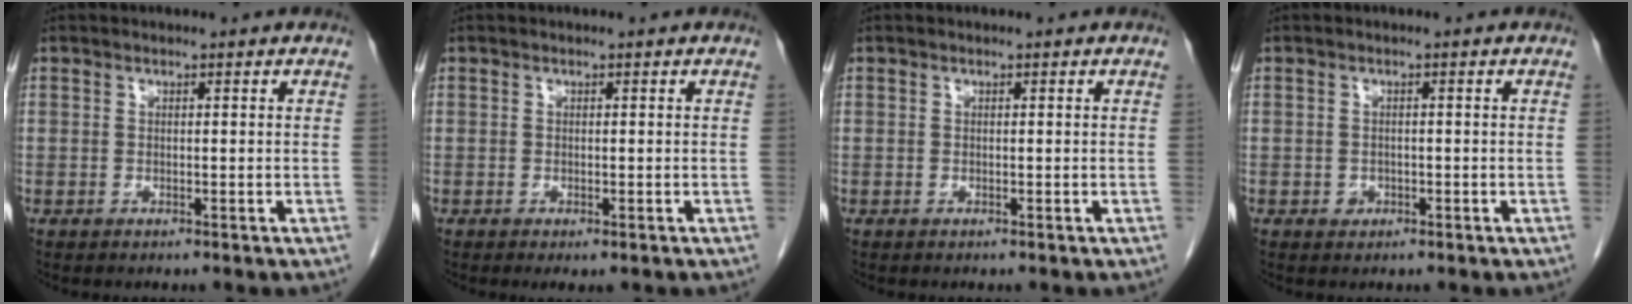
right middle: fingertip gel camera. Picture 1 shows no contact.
{"total": 1.1, "force": [-0.6, 0.3, 0.9], "torque": [-0.009, -0.006, -0.005]}
{"total": 0.0}
{"total": 1.2, "force": [-0.5, 1.0, 0.4], "torque": [-0.005, 0.004, -0.005]}